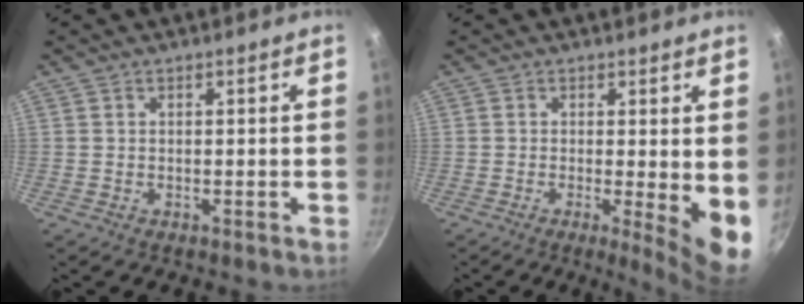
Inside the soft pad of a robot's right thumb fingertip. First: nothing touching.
{"total": 7.8, "force": [-0.2, 1.5, 7.6], "torque": [-0.096, -0.024, -0.002]}